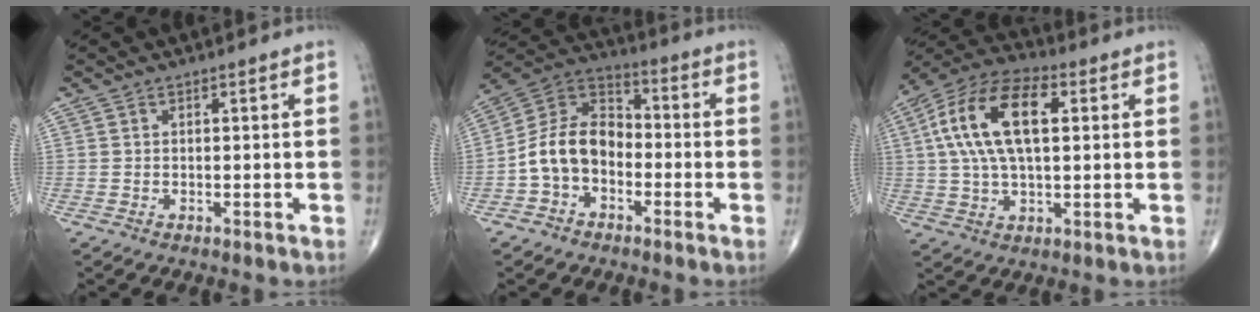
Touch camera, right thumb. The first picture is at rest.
{"total": 11.8, "force": [-3.2, 8.4, 7.6], "torque": [-0.124, 0.048, -0.073]}
{"total": 16.7, "force": [3.5, 8.2, 14.1], "torque": [-0.275, 0.025, 0.058]}